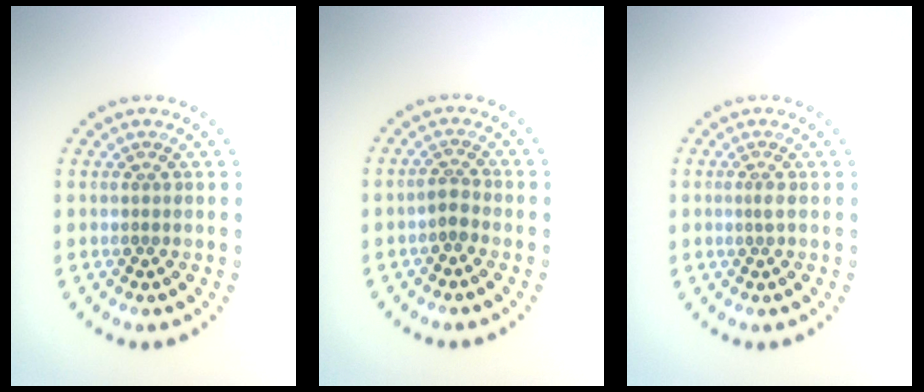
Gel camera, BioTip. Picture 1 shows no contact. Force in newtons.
{"total": 1.3, "press": 1.1, "slide": 0.8}
{"total": 0.8, "press": 0.5, "slide": 0.7}